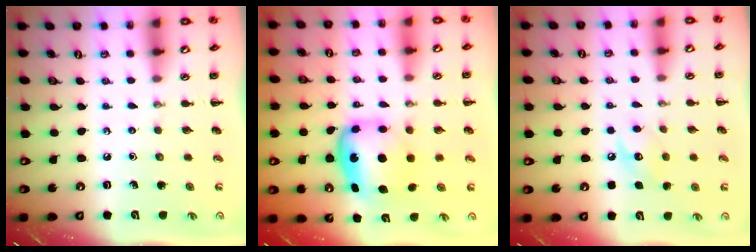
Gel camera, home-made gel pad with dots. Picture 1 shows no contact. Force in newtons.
{"total": 6.9, "press": 6.8, "slide": 1.4}
{"total": 7.3, "press": 7.3, "slide": 0.5}